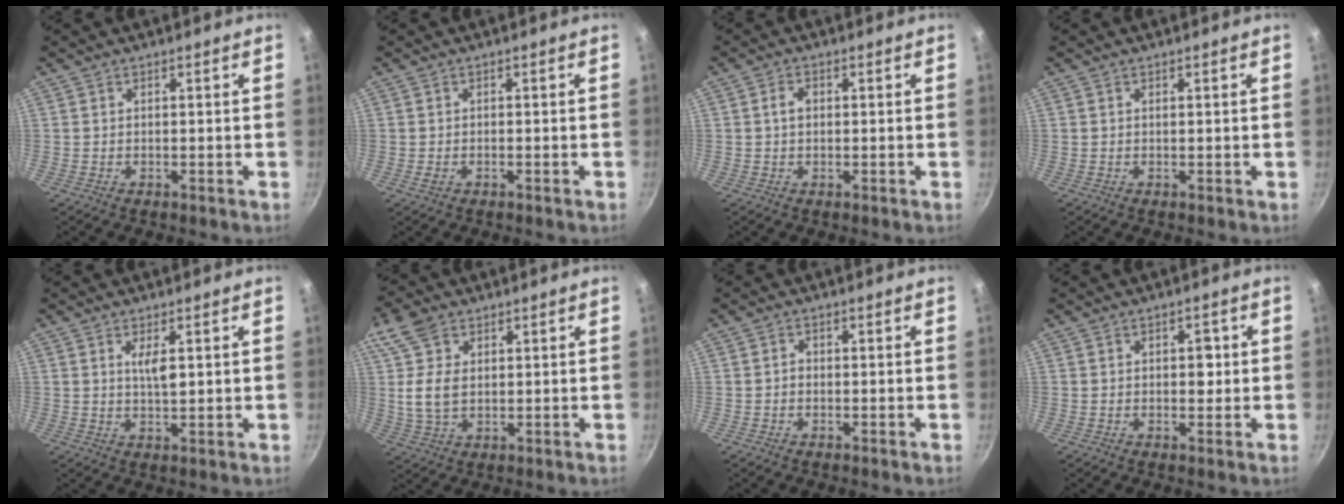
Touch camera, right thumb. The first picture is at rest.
{"total": 1.0, "force": [-0.5, 0.6, 0.6], "torque": [-0.016, 0.004, -0.009]}
{"total": 2.2, "force": [0.2, 1.5, 1.5], "torque": [-0.022, 0.007, 0.002]}
{"total": 0.0}
{"total": 3.6, "force": [1.1, 1.2, 3.2], "torque": [-0.054, -0.007, 0.022]}
{"total": 9.2, "force": [2.5, 6.0, 6.4], "torque": [-0.117, -0.008, 0.044]}
{"total": 1.0, "force": [-0.3, 0.9, 0.5], "torque": [-0.009, 0.005, -0.007]}
{"total": 2.7, "force": [0.3, 1.8, 2.0], "torque": [-0.011, 0.002, 0.003]}